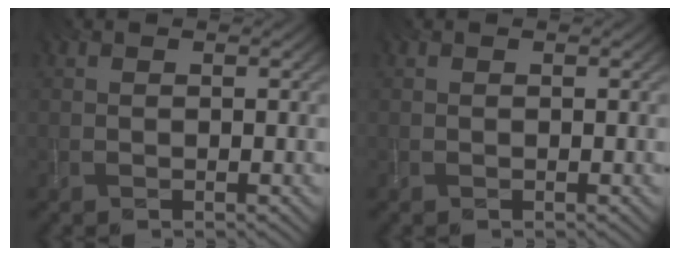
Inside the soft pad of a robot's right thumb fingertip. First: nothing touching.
{"total": 0.0}